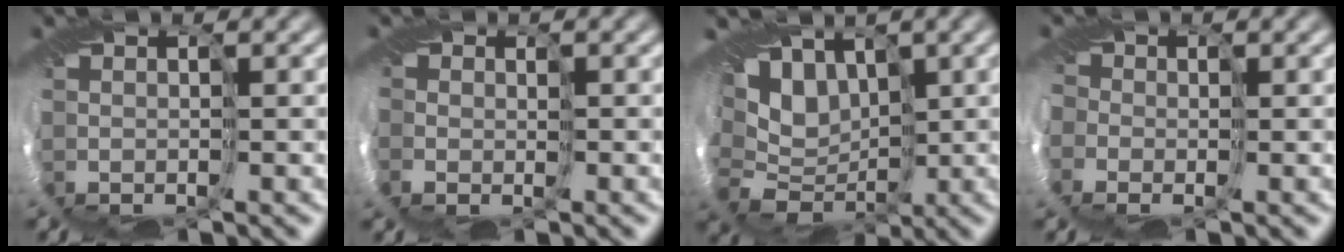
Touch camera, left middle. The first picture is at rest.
{"total": 1.9, "force": [-0.8, 1.7, 0.0], "torque": [-0.003, -0.008, -0.013]}
{"total": 9.7, "force": [0.6, 7.8, 5.8], "torque": [-0.088, -0.004, -0.007]}
{"total": 3.9, "force": [-1.8, 3.3, 1.2], "torque": [-0.035, -0.007, -0.039]}